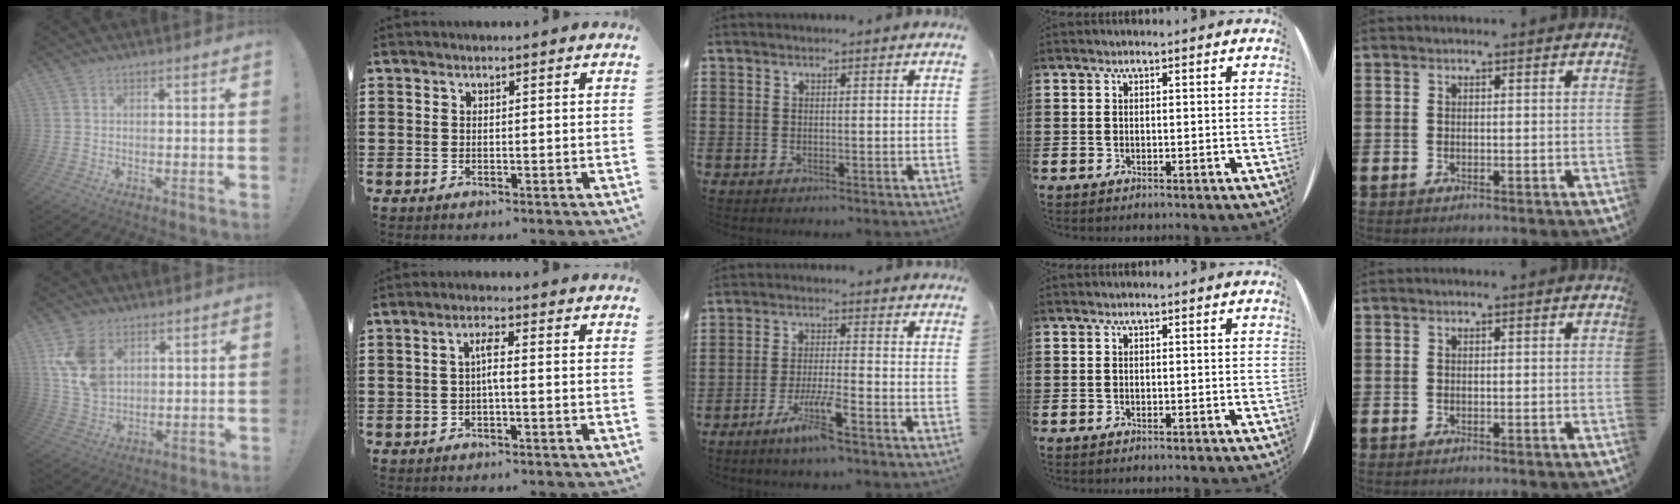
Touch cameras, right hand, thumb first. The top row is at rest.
{"thumb": {"total": 12.5, "force": [4.9, 9.0, 7.1], "torque": [-0.136, -0.015, 0.099]}, "index": {"total": 2.7, "force": [-0.6, 0.3, 2.6], "torque": [-0.049, 0.003, -0.013]}, "middle": {"total": 6.4, "force": [-4.1, 0.6, 4.9], "torque": [-0.099, -0.009, -0.075]}}